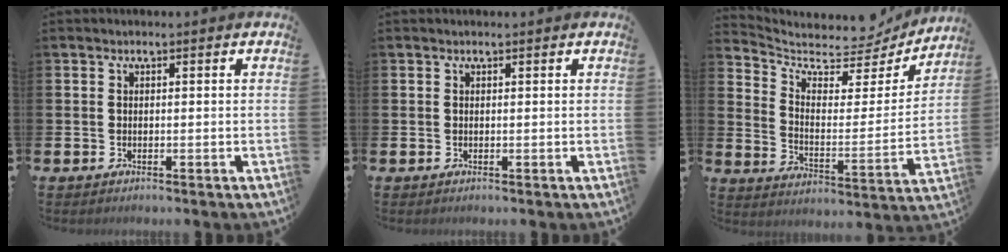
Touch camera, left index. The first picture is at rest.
{"total": 0.0}
{"total": 7.1, "force": [6.5, 2.6, 1.2], "torque": [-0.053, -0.062, 0.107]}